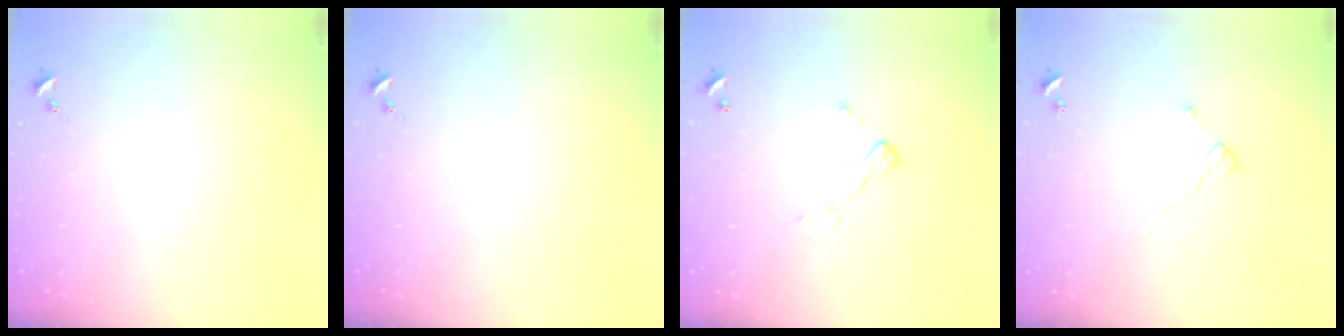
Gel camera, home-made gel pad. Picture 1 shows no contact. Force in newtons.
{"total": 0.0}
{"total": 6.7, "press": 6.7, "slide": 0.3}
{"total": 5.3, "press": 5.3, "slide": 0.2}